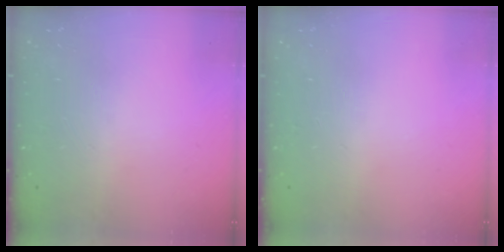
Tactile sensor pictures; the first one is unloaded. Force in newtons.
{"total": 0.0}